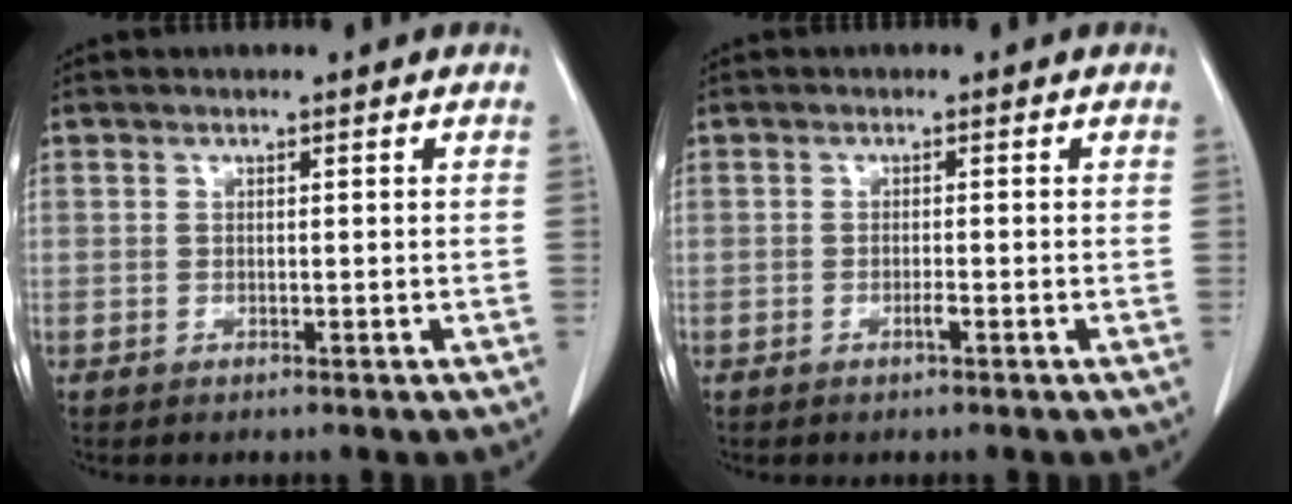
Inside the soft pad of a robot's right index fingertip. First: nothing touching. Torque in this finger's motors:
{"motor_torque": [0.54, 0.05, 0.15, 0.04]}